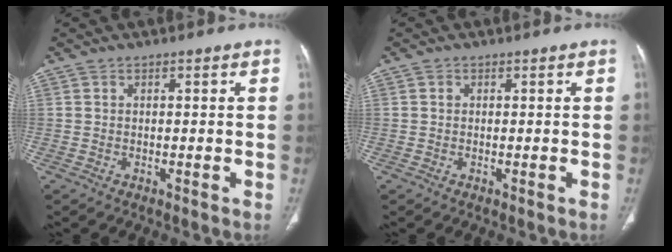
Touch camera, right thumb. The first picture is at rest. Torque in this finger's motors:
{"motor_torque": [0.34, 0.28, 0.43, 0.39, -0.03]}